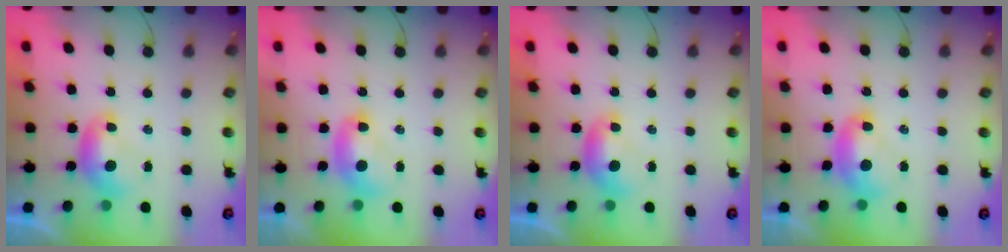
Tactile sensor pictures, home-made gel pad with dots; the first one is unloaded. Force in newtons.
{"total": 2.0, "press": 2.0, "slide": 0.2}
{"total": 0.0}
{"total": 2.5, "press": 2.5, "slide": 0.3}